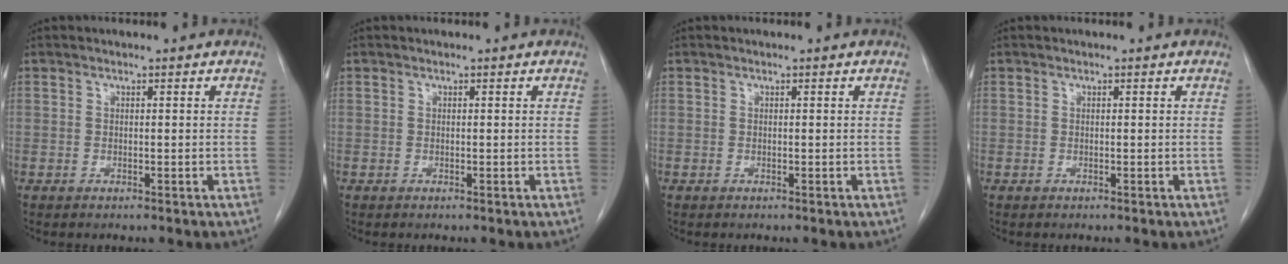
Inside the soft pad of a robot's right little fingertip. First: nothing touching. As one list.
[{"total": 0.0}, {"total": 0.0}, {"total": 0.0}]